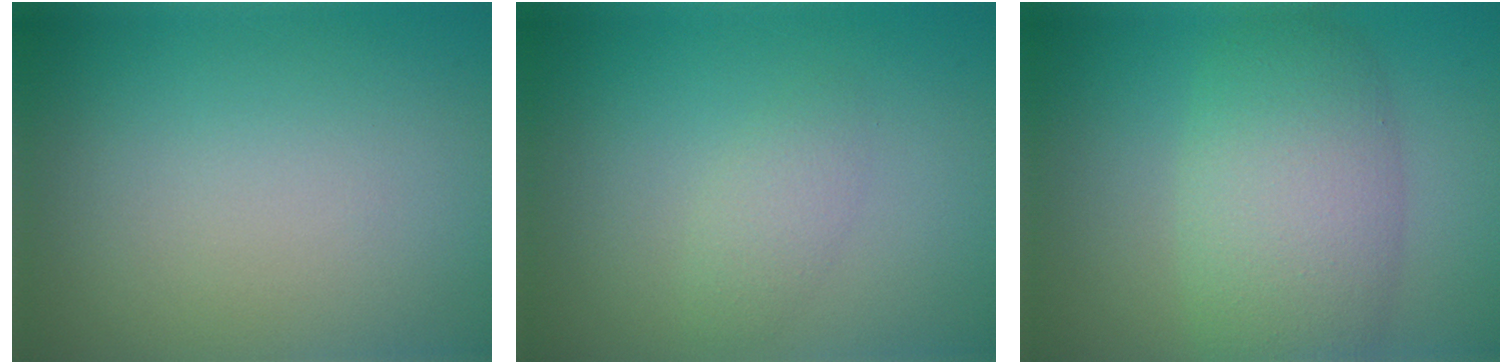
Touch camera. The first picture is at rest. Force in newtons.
{"total": 1.5, "press": 1.5, "slide": 0.0}
{"total": 6.7, "press": 6.7, "slide": 0.3}